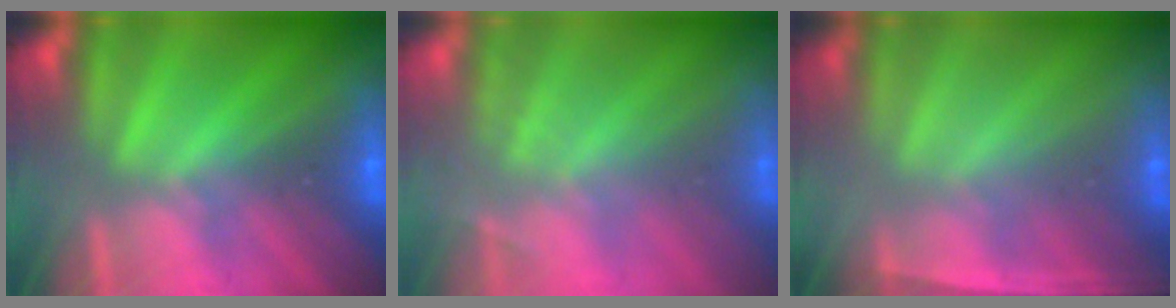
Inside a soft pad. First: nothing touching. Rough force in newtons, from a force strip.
{"total": 1.9}
{"total": 1.3}